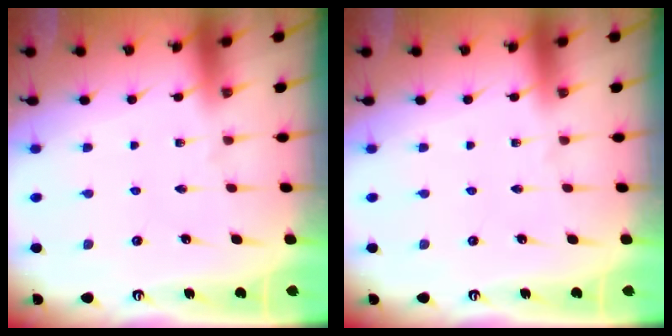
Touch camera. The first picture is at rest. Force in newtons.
{"total": 0.0}